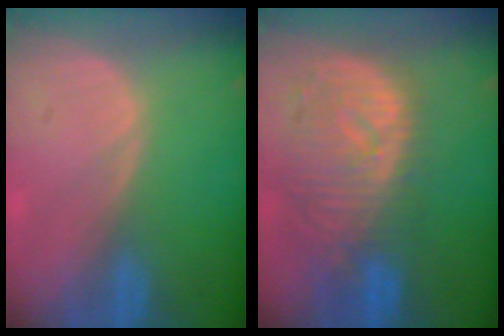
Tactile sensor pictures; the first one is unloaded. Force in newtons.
{"total": 11.2, "press": 9.8, "slide": 5.4}